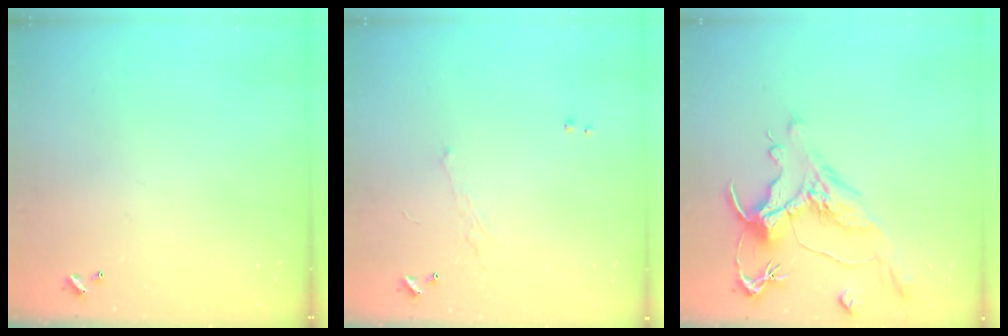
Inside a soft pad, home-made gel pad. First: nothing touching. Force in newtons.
{"total": 0.7, "press": 0.0, "slide": 0.7}
{"total": 1.7, "press": 0.9, "slide": 1.4}